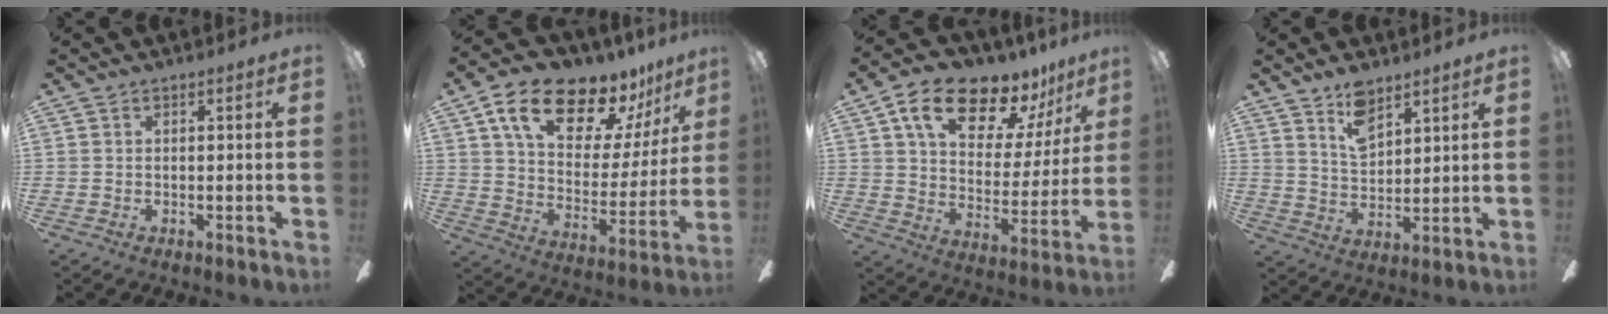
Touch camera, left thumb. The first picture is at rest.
{"total": 18.9, "force": [13.7, 8.5, 9.8], "torque": [-0.171, -0.086, 0.238]}
{"total": 17.0, "force": [12.2, 8.0, 8.8], "torque": [-0.148, -0.076, 0.211]}
{"total": 7.9, "force": [6.0, 3.7, 3.6], "torque": [-0.057, -0.029, 0.107]}